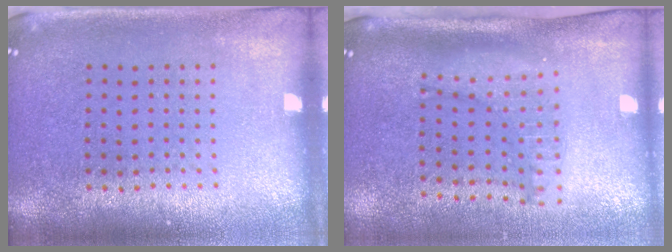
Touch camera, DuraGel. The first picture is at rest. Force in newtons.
{"total": 1.4, "press": 1.3, "slide": 0.6}